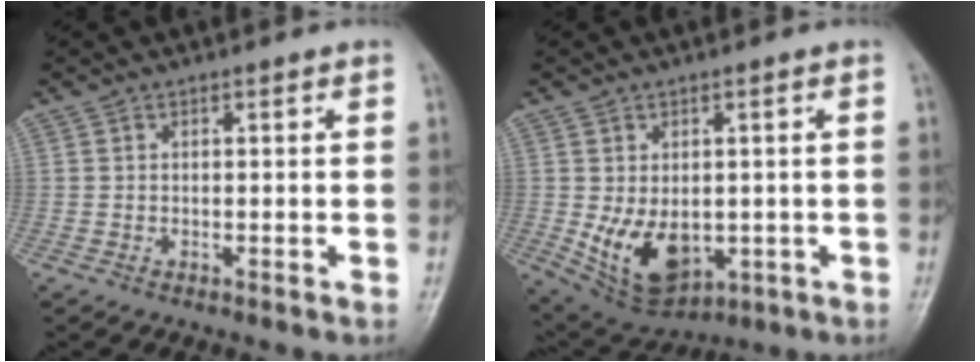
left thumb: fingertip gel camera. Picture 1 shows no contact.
{"total": 10.7, "force": [-1.4, 7.2, 7.8], "torque": [-0.112, -0.013, -0.001]}